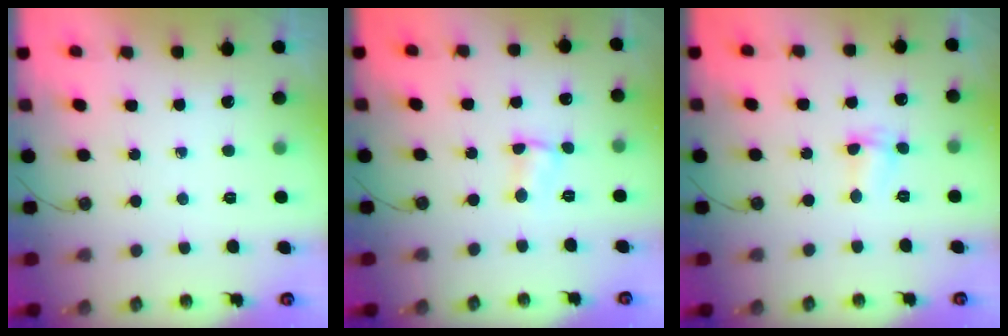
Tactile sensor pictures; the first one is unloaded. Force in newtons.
{"total": 2.0, "press": 2.0, "slide": 0.3}
{"total": 2.5, "press": 2.5, "slide": 0.4}